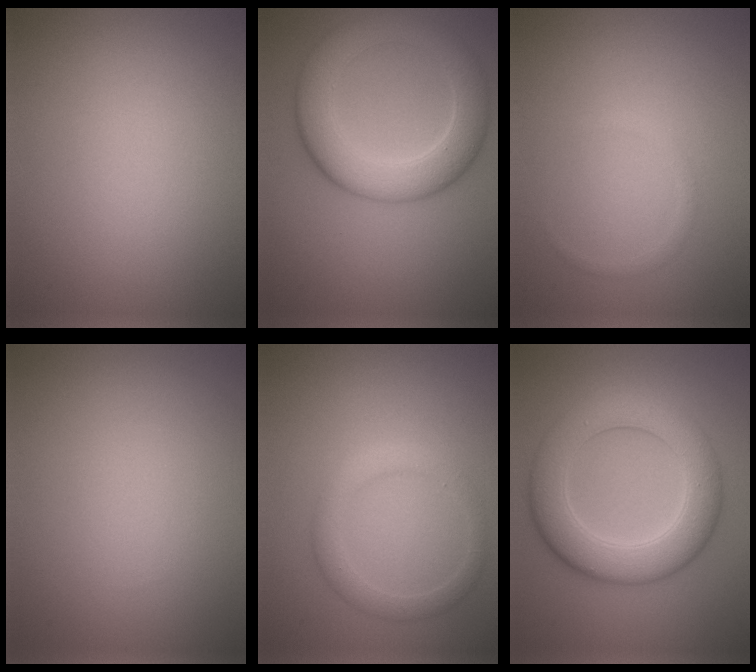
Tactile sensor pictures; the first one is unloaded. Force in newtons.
{"total": 7.1, "press": 7.1, "slide": 0.3}
{"total": 0.7, "press": 0.7, "slide": 0.0}
{"total": 0.0}
{"total": 2.2, "press": 2.2, "slide": 0.1}
{"total": 7.4, "press": 7.4, "slide": 0.1}